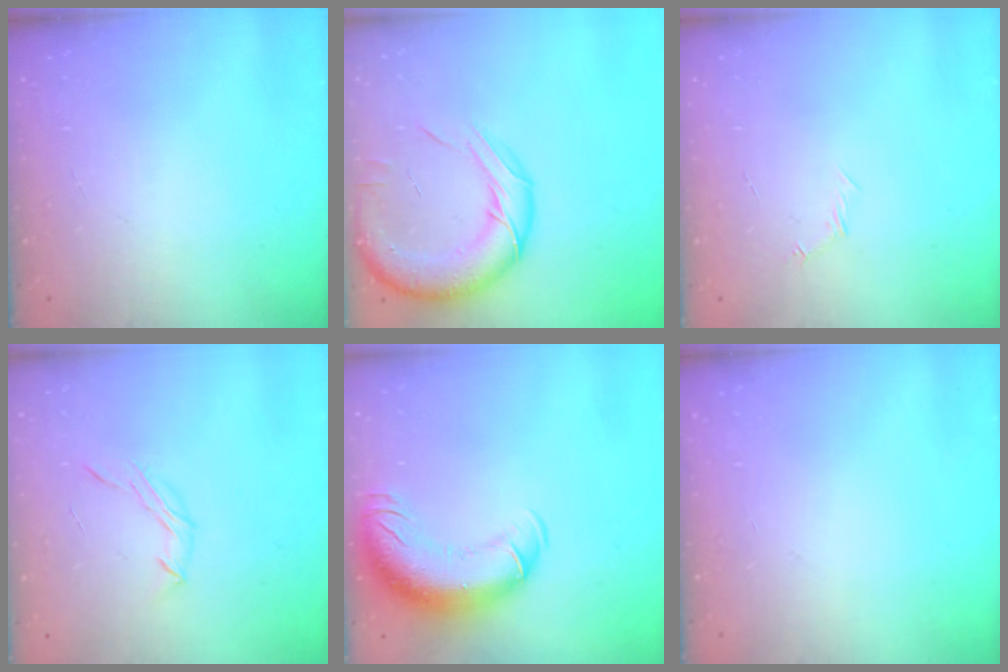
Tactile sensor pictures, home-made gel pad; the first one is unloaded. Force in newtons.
{"total": 16.0, "press": 15.9, "slide": 1.9}
{"total": 3.9, "press": 3.7, "slide": 1.0}
{"total": 5.7, "press": 5.6, "slide": 1.1}
{"total": 14.6, "press": 14.2, "slide": 3.3}
{"total": 0.0}